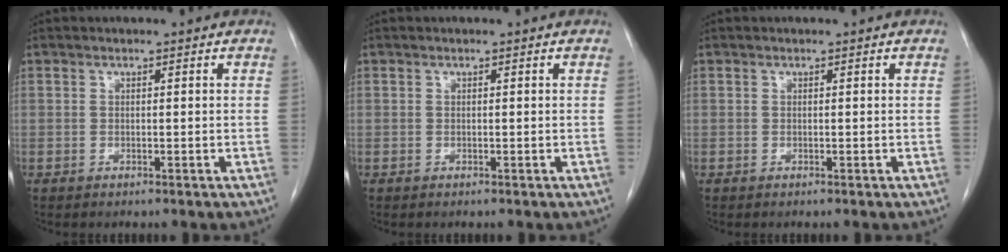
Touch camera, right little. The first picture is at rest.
{"total": 0.0}
{"total": 0.0}